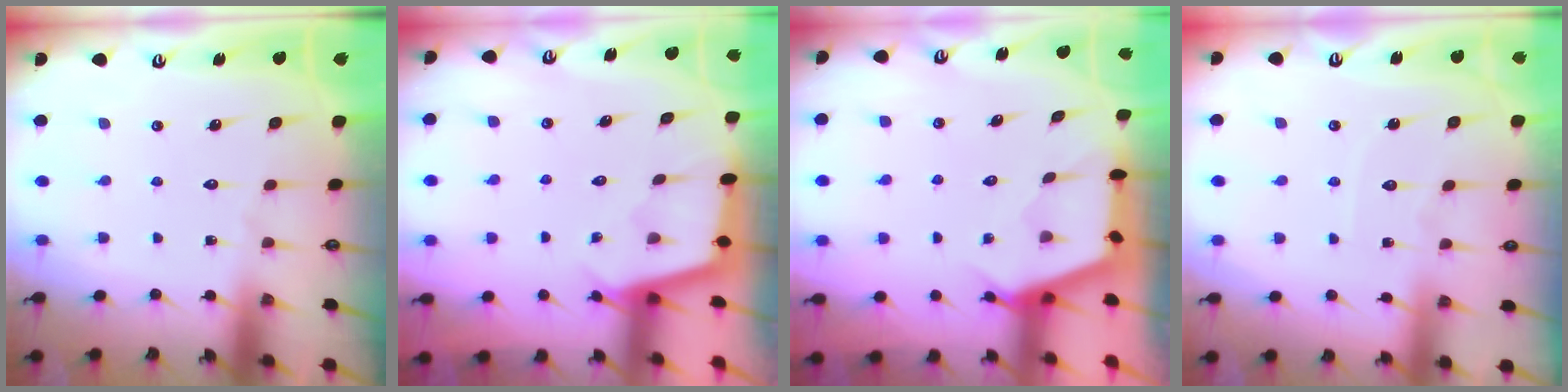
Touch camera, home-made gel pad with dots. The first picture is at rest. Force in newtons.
{"total": 2.3, "press": 2.3, "slide": 0.2}
{"total": 2.6, "press": 2.6, "slide": 0.4}
{"total": 3.9, "press": 3.8, "slide": 0.5}